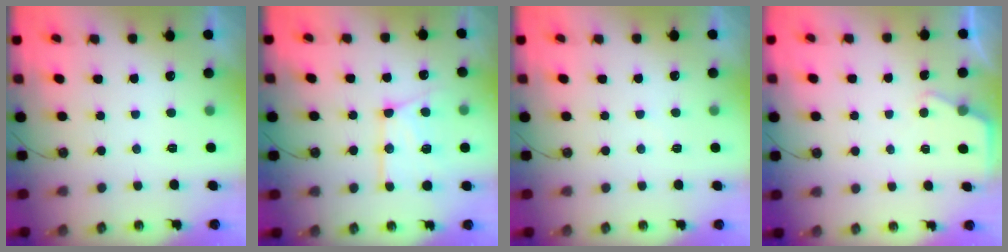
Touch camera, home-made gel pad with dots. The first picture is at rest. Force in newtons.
{"total": 16.9, "press": 16.8, "slide": 1.6}
{"total": 4.9, "press": 4.8, "slide": 0.5}
{"total": 3.1, "press": 3.0, "slide": 0.4}